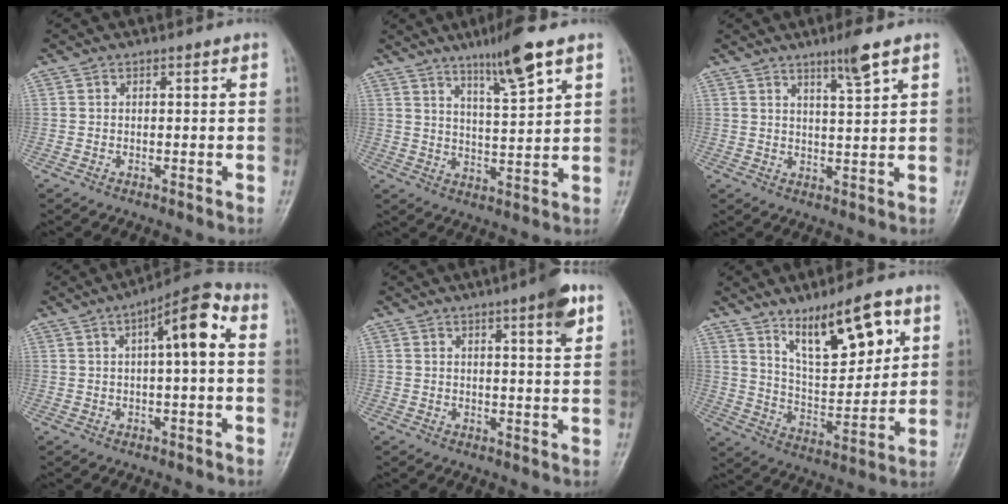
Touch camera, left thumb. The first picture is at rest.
{"total": 9.0, "force": [6.0, 0.7, 6.7], "torque": [-0.111, -0.036, 0.104]}
{"total": 4.7, "force": [3.2, 0.0, 3.4], "torque": [-0.056, -0.022, 0.057]}
{"total": 9.3, "force": [1.9, 2.6, 8.7], "torque": [-0.129, 0.028, 0.018]}
{"total": 6.1, "force": [3.3, 0.7, 5.0], "torque": [-0.067, -0.016, 0.043]}
{"total": 14.4, "force": [8.0, 5.1, 10.8], "torque": [-0.148, -0.046, 0.144]}